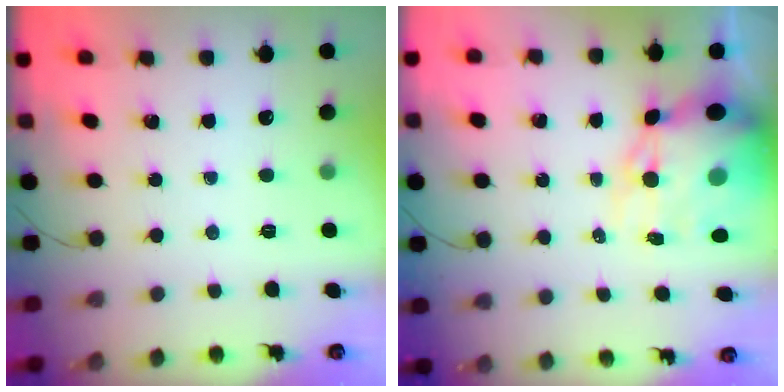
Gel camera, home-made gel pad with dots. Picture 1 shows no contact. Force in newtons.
{"total": 15.6, "press": 15.1, "slide": 3.9}